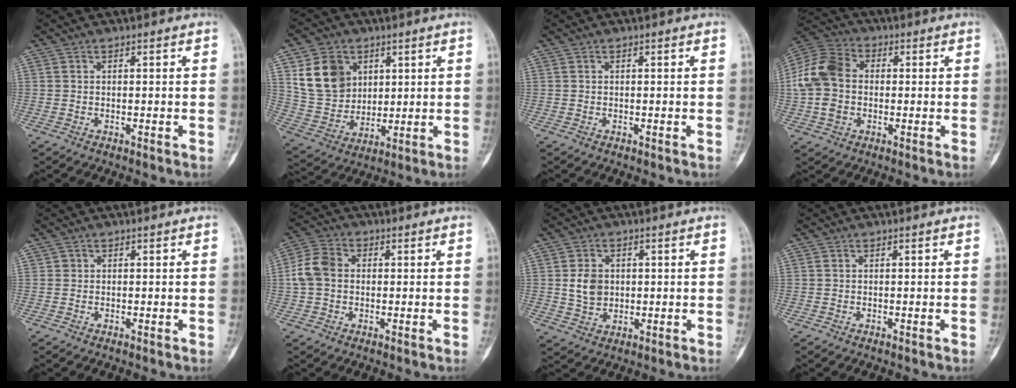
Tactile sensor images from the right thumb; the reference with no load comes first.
{"total": 13.3, "force": [5.0, 10.6, 6.4], "torque": [-0.091, -0.017, 0.108]}
{"total": 0.0}
{"total": 12.4, "force": [0.0, 9.3, 8.2], "torque": [-0.166, 0.029, -0.007]}
{"total": 0.6, "force": [0.1, 0.6, 0.1], "torque": [0.004, 0.003, 0.001]}
{"total": 6.8, "force": [0.2, 5.4, 4.2], "torque": [-0.086, 0.019, -0.004]}
{"total": 5.7, "force": [0.6, 4.6, 3.4], "torque": [-0.044, -0.006, 0.017]}
{"total": 0.0}